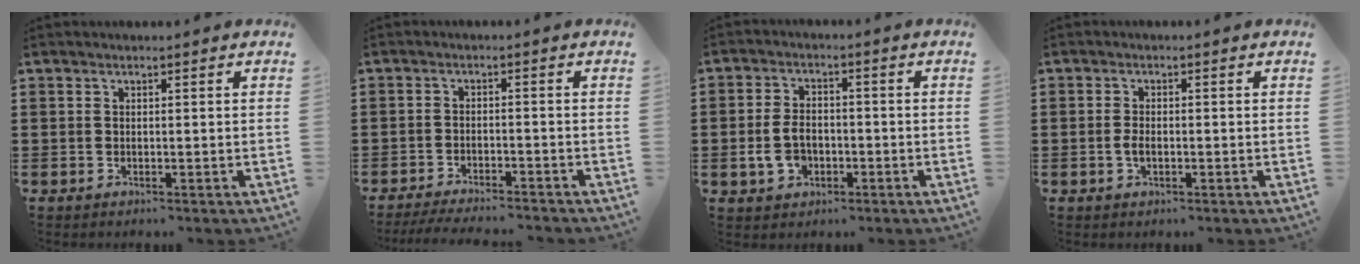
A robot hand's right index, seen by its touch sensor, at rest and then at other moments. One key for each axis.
{"total": 3.1, "fx": -3.0, "fy": -0.1, "fz": 0.5, "tx": -0.020, "ty": -0.006, "tz": -0.064}
{"total": 5.2, "fx": -1.5, "fy": 3.4, "fz": 3.7, "tx": -0.091, "ty": -0.001, "tz": -0.031}
{"total": 1.8, "fx": -0.5, "fy": 0.7, "fz": 1.6, "tx": -0.040, "ty": -0.007, "tz": -0.011}